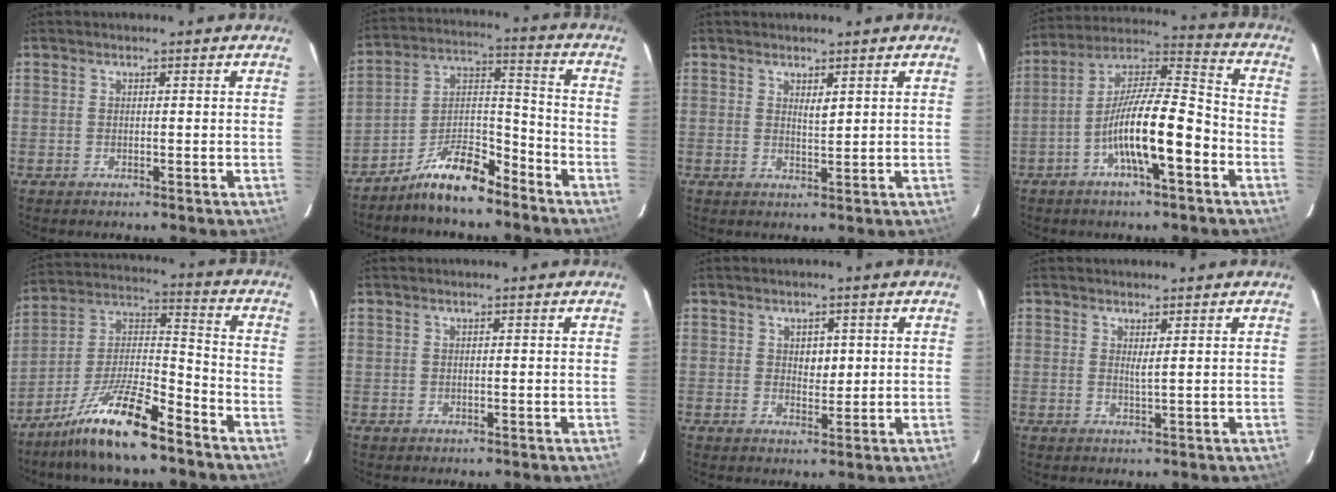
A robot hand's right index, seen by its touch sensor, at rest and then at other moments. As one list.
[{"total": 10.3, "force": [-8.3, 1.6, 6.0], "torque": [-0.118, 0.014, -0.151]}, {"total": 1.5, "force": [0.9, 0.3, 1.2], "torque": [-0.023, -0.005, 0.017]}, {"total": 14.3, "force": [-5.0, 2.4, 13.2], "torque": [-0.241, 0.014, -0.088]}, {"total": 14.6, "force": [-10.5, 2.0, 9.9], "torque": [-0.195, -0.001, -0.189]}, {"total": 0.0}, {"total": 2.7, "force": [0.7, 1.7, 2.0], "torque": [-0.024, -0.002, 0.012]}, {"total": 1.1, "force": [0.5, -0.2, 1.0], "torque": [-0.021, -0.006, 0.010]}]